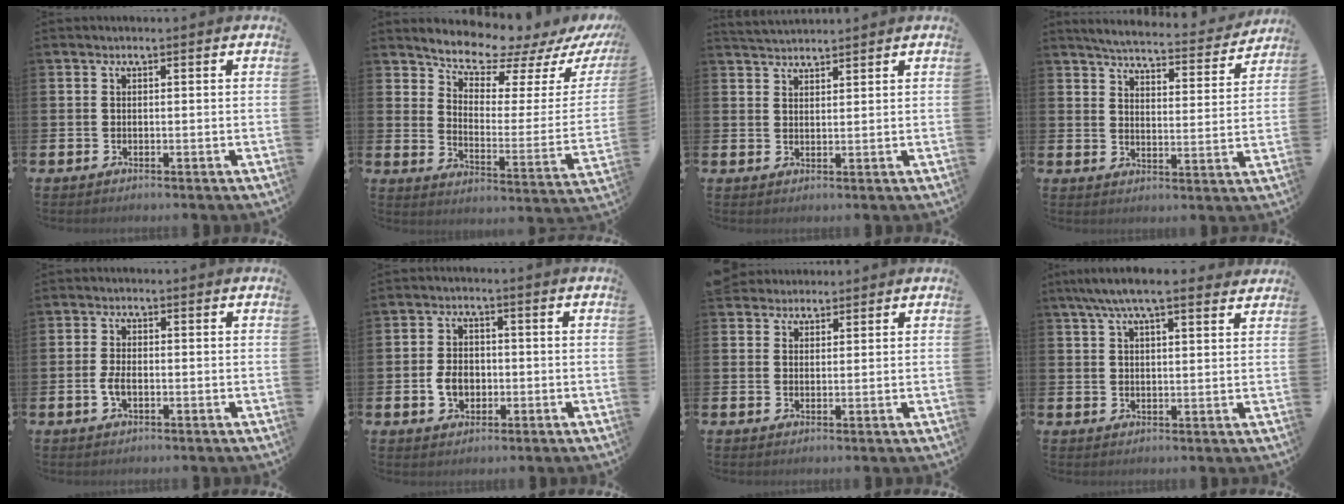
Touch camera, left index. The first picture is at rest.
{"total": 8.6, "force": [8.3, 1.6, 1.7], "torque": [-0.063, -0.073, 0.140]}
{"total": 3.0, "force": [3.0, 0.4, 0.2], "torque": [-0.009, -0.012, 0.055]}
{"total": 5.2, "force": [5.0, 0.5, 1.4], "torque": [-0.044, -0.039, 0.082]}
{"total": 2.3, "force": [-0.5, 1.2, 1.9], "torque": [-0.034, 0.002, -0.011]}
{"total": 4.1, "force": [-0.9, 3.2, 2.5], "torque": [-0.040, 0.003, -0.021]}
{"total": 2.9, "force": [2.6, 1.2, -0.3], "torque": [0.011, -0.007, 0.046]}
{"total": 7.0, "force": [6.0, 1.4, 3.4], "torque": [-0.066, -0.016, 0.105]}